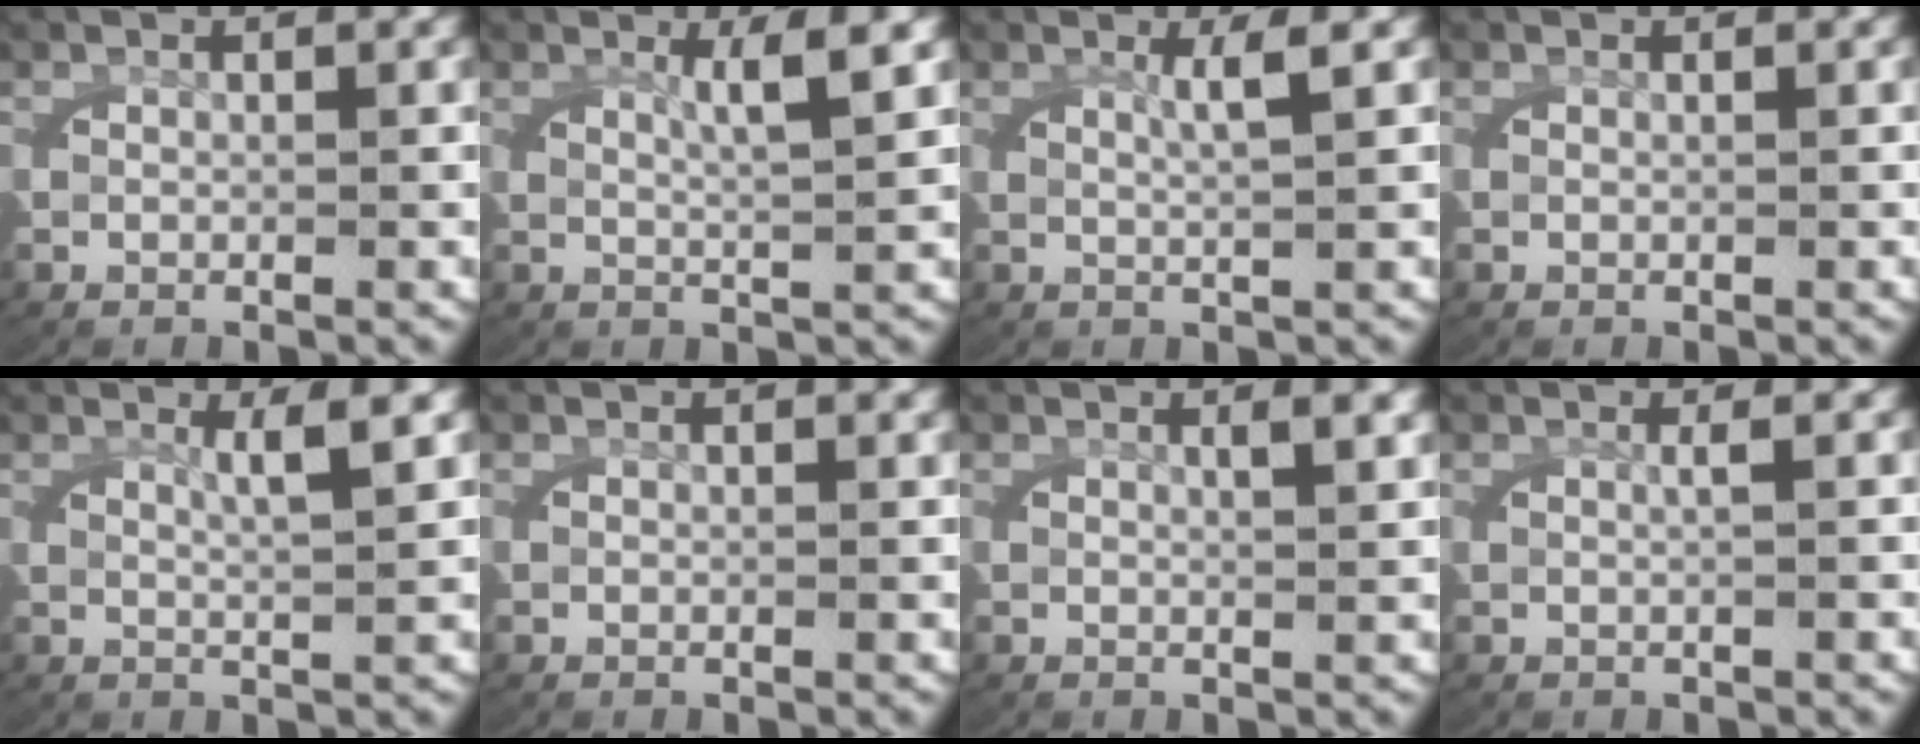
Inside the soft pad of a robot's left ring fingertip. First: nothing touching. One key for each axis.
{"total": 3.0, "fx": 1.4, "fy": -0.3, "fz": 2.6, "tx": -0.047, "ty": -0.003, "tz": 0.030}
{"total": 2.2, "fx": 1.0, "fy": -0.5, "fz": 1.9, "tx": -0.040, "ty": -0.003, "tz": 0.022}
{"total": 0.0}
{"total": 2.6, "fx": 1.3, "fy": -0.4, "fz": 2.3, "tx": -0.043, "ty": -0.004, "tz": 0.029}
{"total": 0.0}
{"total": 1.4, "fx": 0.7, "fy": -0.1, "fz": 1.2, "tx": -0.026, "ty": -0.004, "tz": 0.016}
{"total": 0.9, "fx": 0.1, "fy": -0.3, "fz": 0.9, "tx": -0.020, "ty": 0.000, "tz": 0.004}